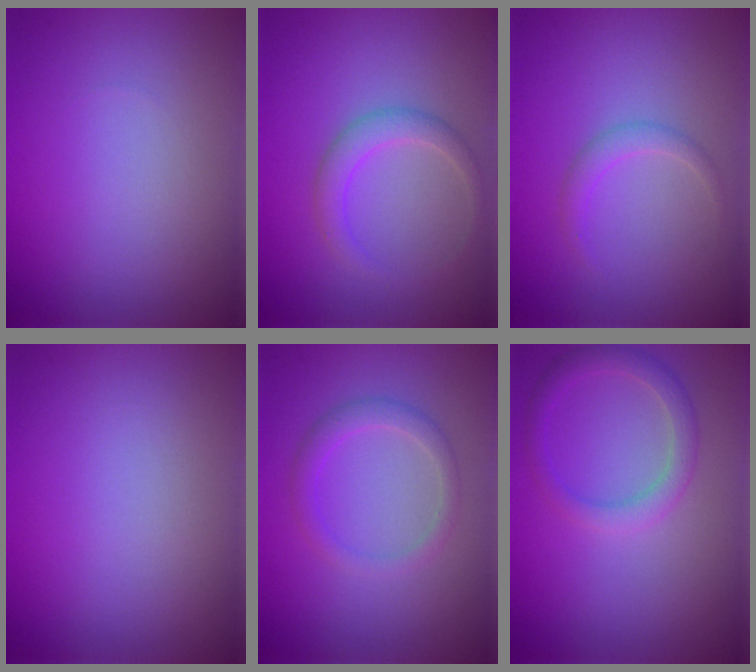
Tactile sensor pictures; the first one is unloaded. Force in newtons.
{"total": 2.2, "press": 2.2, "slide": 0.1}
{"total": 1.3, "press": 1.2, "slide": 0.2}
{"total": 0.0}
{"total": 2.0, "press": 2.0, "slide": 0.2}
{"total": 2.3, "press": 2.3, "slide": 0.1}